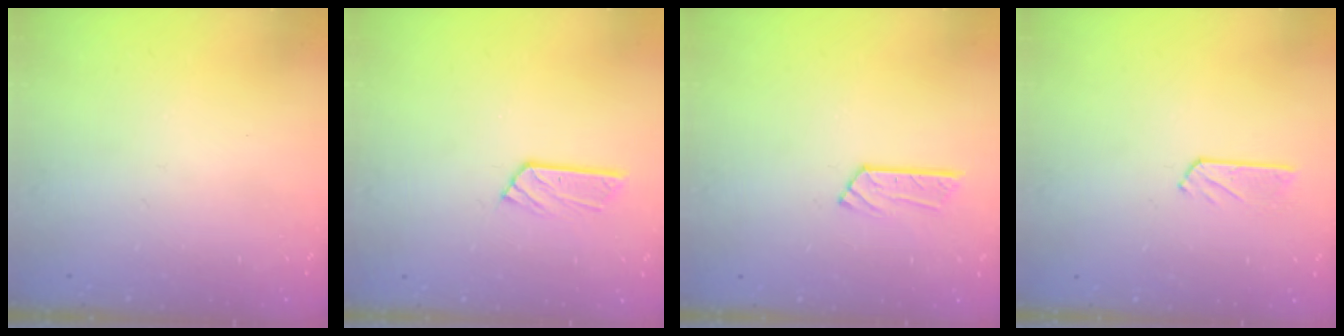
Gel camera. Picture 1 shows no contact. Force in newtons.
{"total": 4.8, "press": 4.8, "slide": 0.4}
{"total": 5.4, "press": 5.4, "slide": 0.2}
{"total": 3.9, "press": 3.9, "slide": 0.4}